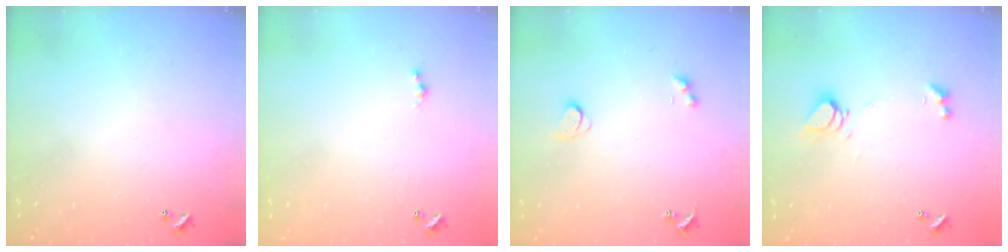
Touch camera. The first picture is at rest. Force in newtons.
{"total": 0.8, "press": 0.5, "slide": 0.5}
{"total": 2.1, "press": 2.1, "slide": 0.4}
{"total": 5.5, "press": 5.4, "slide": 0.8}